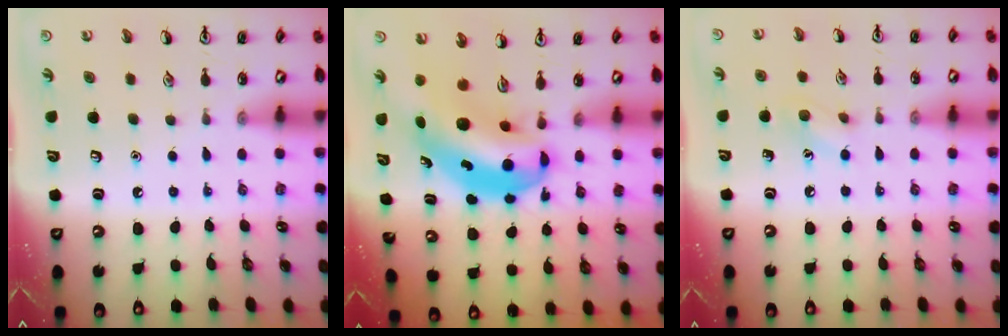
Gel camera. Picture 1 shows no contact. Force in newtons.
{"total": 8.1, "press": 7.7, "slide": 2.3}
{"total": 7.5, "press": 7.3, "slide": 1.9}